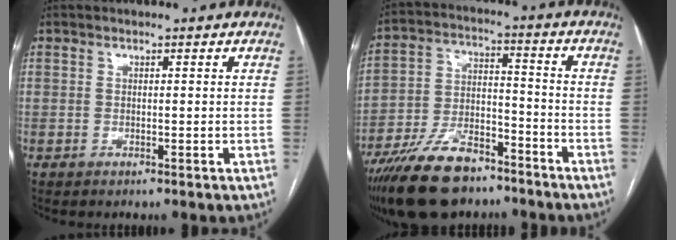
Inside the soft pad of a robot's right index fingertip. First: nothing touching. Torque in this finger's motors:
{"motor_torque": [0.20, -0.82, -0.54, -0.21]}